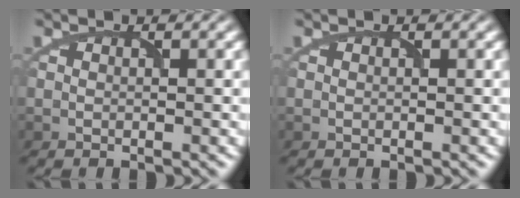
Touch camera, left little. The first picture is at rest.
{"total": 0.0}